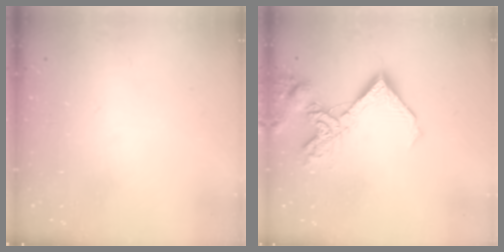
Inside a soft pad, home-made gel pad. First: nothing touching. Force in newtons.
{"total": 12.3, "press": 12.2, "slide": 1.7}